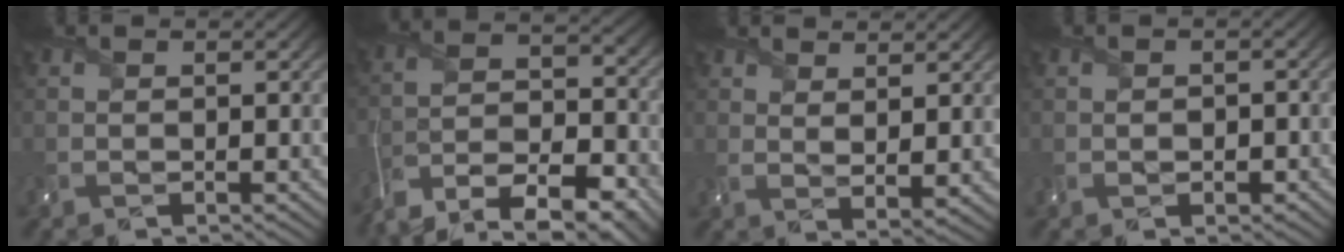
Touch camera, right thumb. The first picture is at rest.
{"total": 13.6, "force": [-10.4, 5.1, 7.1], "torque": [-0.159, -0.028, -0.161]}
{"total": 2.7, "force": [1.9, 0.5, 1.8], "torque": [-0.043, -0.007, 0.042]}
{"total": 2.6, "force": [-0.7, 2.0, 1.5], "torque": [-0.006, -0.001, -0.007]}